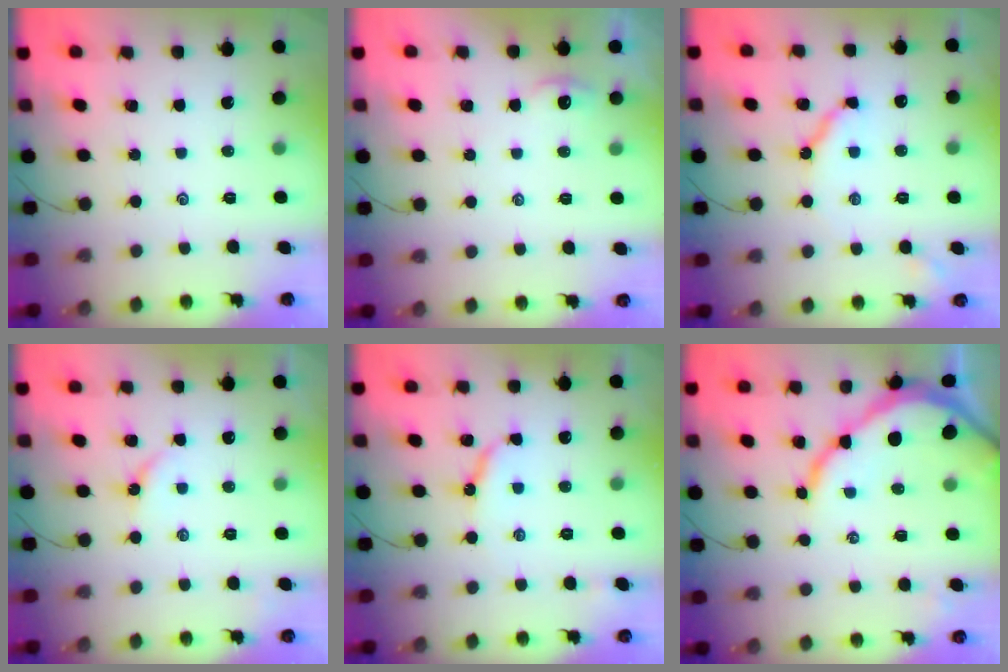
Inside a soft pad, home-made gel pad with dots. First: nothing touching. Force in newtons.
{"total": 2.4, "press": 2.3, "slide": 0.4}
{"total": 8.1, "press": 8.1, "slide": 0.8}
{"total": 3.7, "press": 3.7, "slide": 0.6}
{"total": 5.5, "press": 5.5, "slide": 0.7}
{"total": 10.5, "press": 10.5, "slide": 0.9}